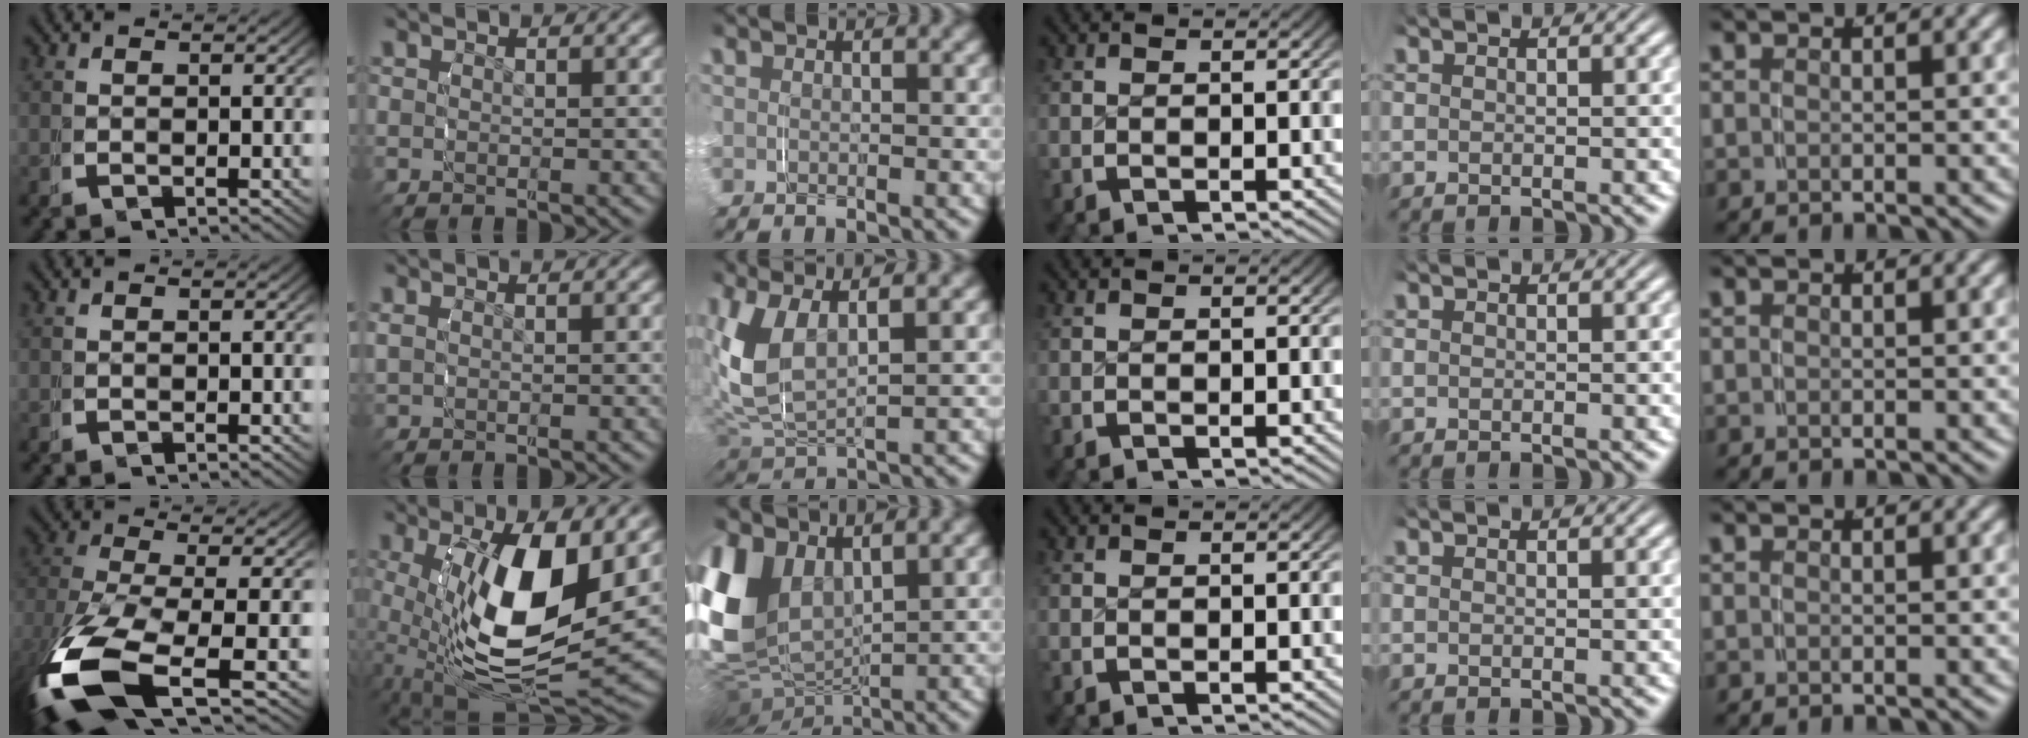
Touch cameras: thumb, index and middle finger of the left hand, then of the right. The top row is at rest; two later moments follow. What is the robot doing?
{"motion": "grasp_and_lifting", "object": "fork"}